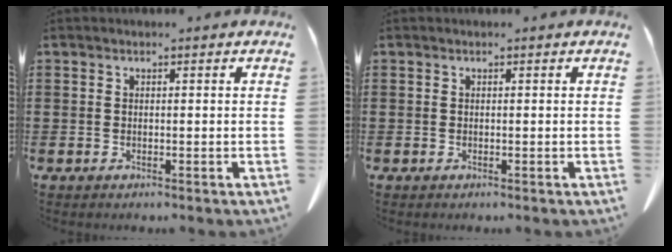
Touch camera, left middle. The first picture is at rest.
{"total": 0.0}